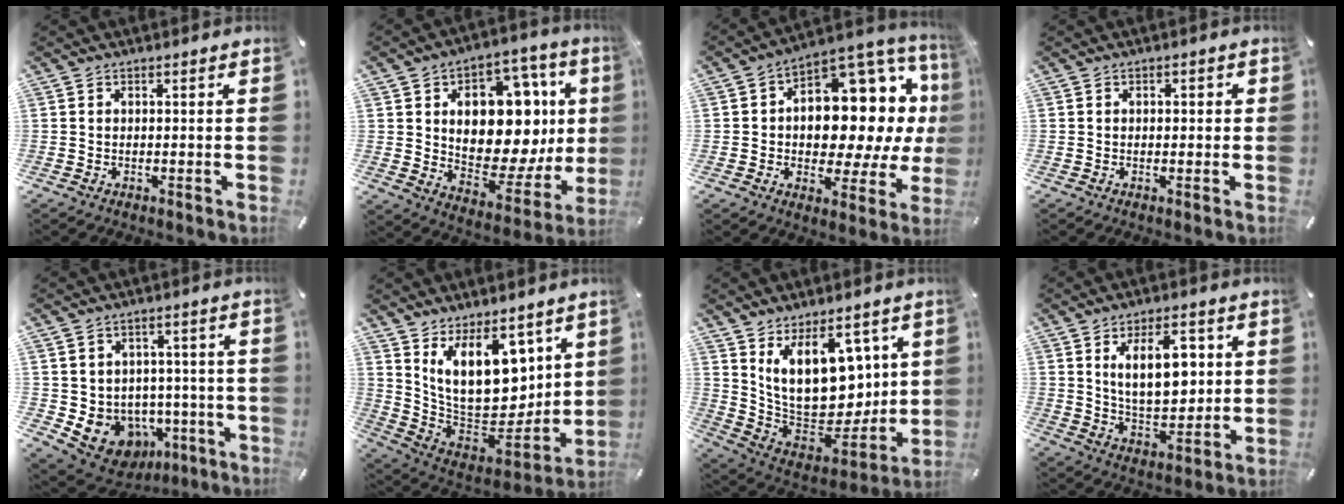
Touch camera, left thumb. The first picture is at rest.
{"total": 20.7, "force": [5.3, 13.2, 15.1], "torque": [-0.200, -0.049, 0.090]}
{"total": 15.1, "force": [2.6, 10.7, 10.3], "torque": [-0.113, -0.053, 0.043]}
{"total": 1.1, "force": [-0.2, 0.9, 0.7], "torque": [-0.004, 0.001, -0.007]}
{"total": 8.8, "force": [-2.6, 8.0, 2.6], "torque": [-0.045, -0.006, -0.034]}
{"total": 19.4, "force": [8.2, 12.0, 12.8], "torque": [-0.225, -0.079, 0.156]}
{"total": 19.9, "force": [7.4, 12.1, 13.9], "torque": [-0.257, -0.066, 0.143]}
{"total": 12.9, "force": [4.0, 7.3, 9.9], "torque": [-0.158, 0.000, 0.066]}